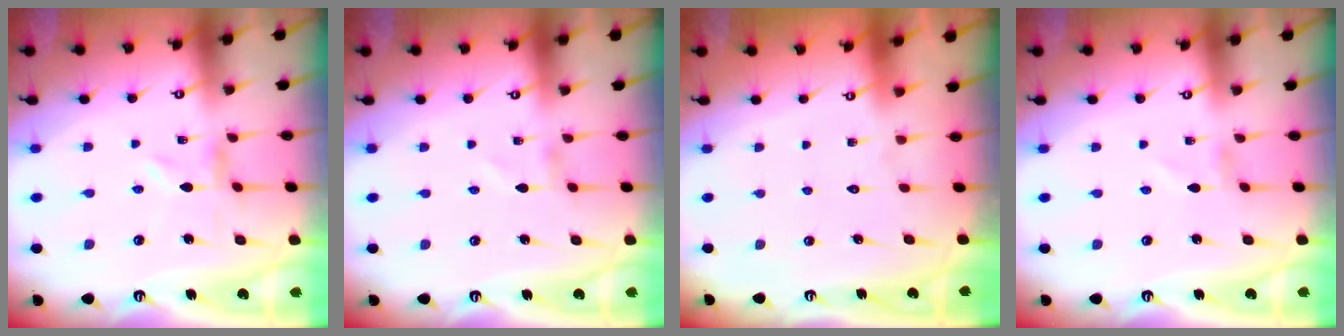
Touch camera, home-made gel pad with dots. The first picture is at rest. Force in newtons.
{"total": 0.9, "press": 0.8, "slide": 0.1}
{"total": 1.6, "press": 1.6, "slide": 0.1}
{"total": 1.3, "press": 1.2, "slide": 0.1}